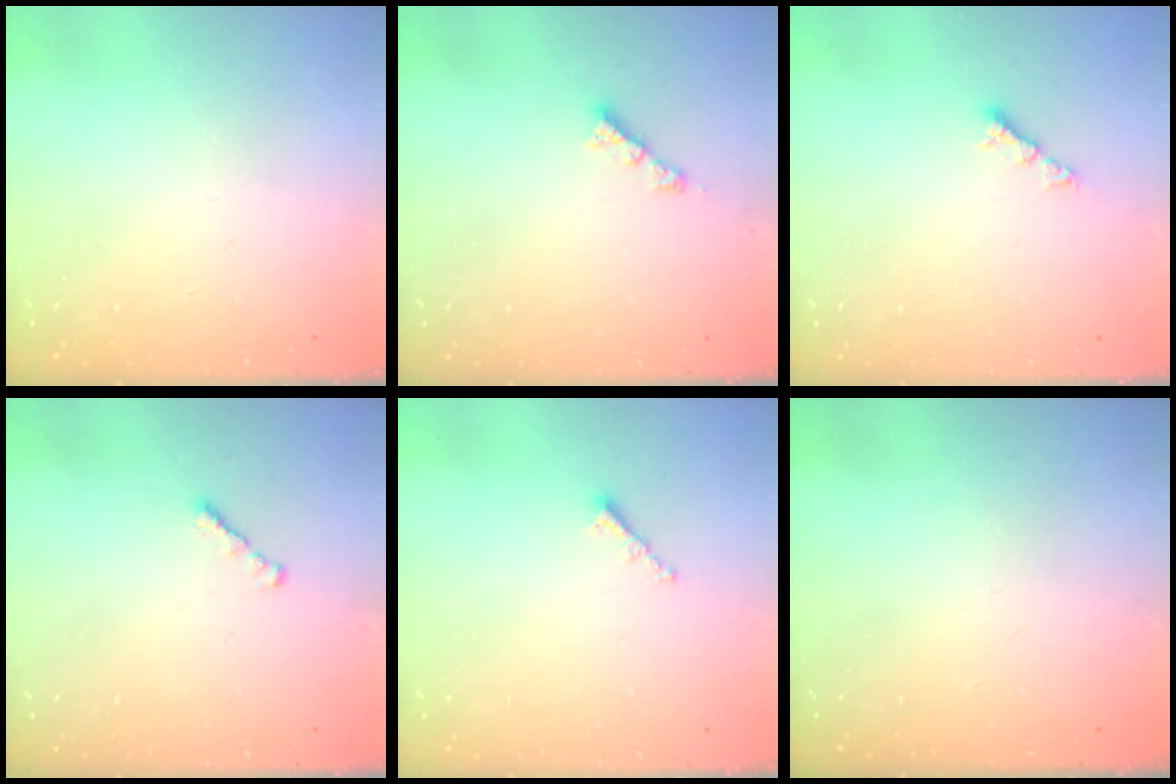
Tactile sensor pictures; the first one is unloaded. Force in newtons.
{"total": 2.4, "press": 2.4, "slide": 0.3}
{"total": 3.6, "press": 3.6, "slide": 0.2}
{"total": 1.8, "press": 1.7, "slide": 0.6}
{"total": 1.0, "press": 0.9, "slide": 0.4}
{"total": 0.0}